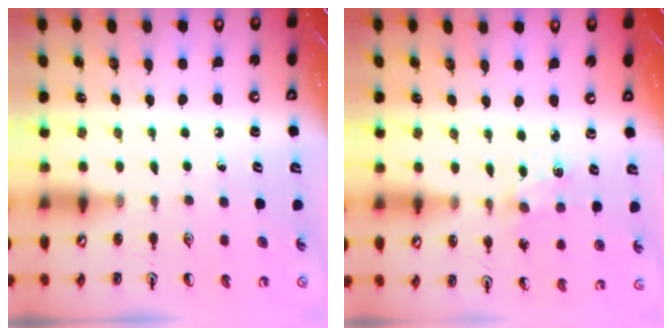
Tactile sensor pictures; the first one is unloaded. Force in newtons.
{"total": 2.0, "press": 2.0, "slide": 0.3}